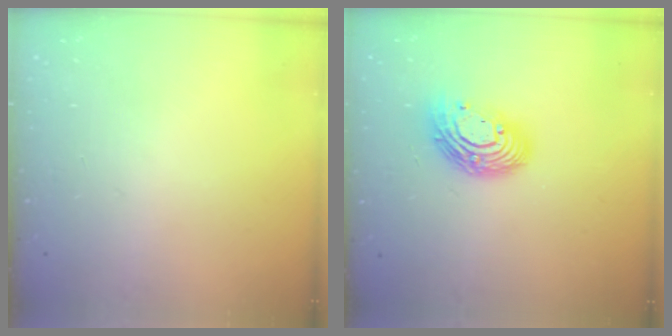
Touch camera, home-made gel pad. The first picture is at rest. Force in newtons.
{"total": 12.6, "press": 12.6, "slide": 1.2}